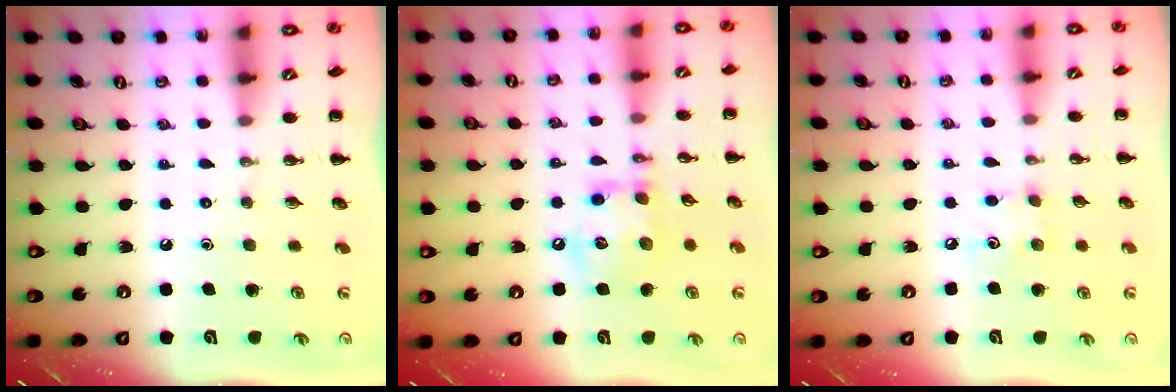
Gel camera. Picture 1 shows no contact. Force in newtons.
{"total": 13.2, "press": 13.1, "slide": 1.3}
{"total": 3.8, "press": 3.7, "slide": 0.9}